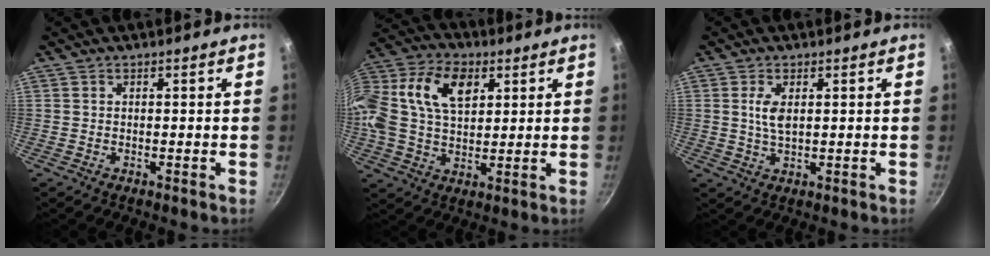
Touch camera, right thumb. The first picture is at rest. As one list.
[{"total": 18.9, "force": [5.3, 12.4, 13.3], "torque": [-0.268, 0.016, 0.084]}, {"total": 3.9, "force": [0.9, 1.8, 3.3], "torque": [-0.063, -0.005, 0.019]}]